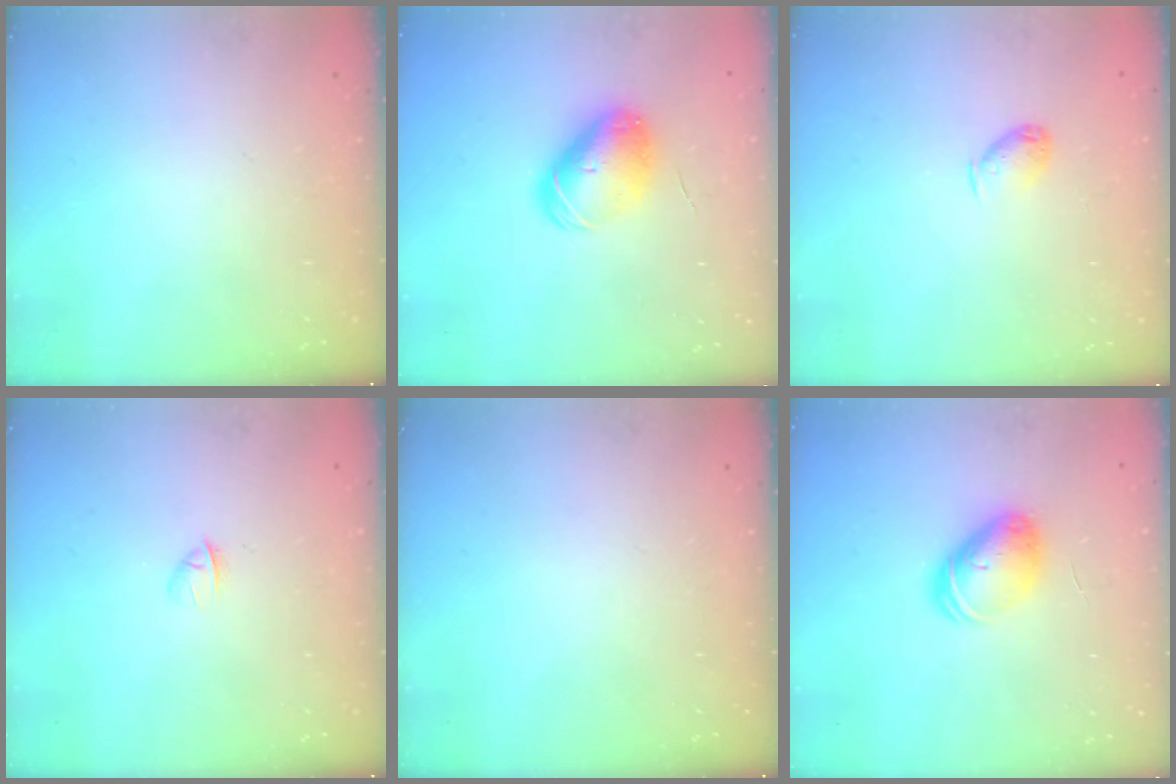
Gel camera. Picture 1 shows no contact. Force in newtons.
{"total": 9.9, "press": 9.8, "slide": 1.7}
{"total": 6.0, "press": 5.9, "slide": 0.9}
{"total": 1.7, "press": 1.6, "slide": 0.5}
{"total": 0.0}
{"total": 8.2, "press": 8.2, "slide": 0.4}